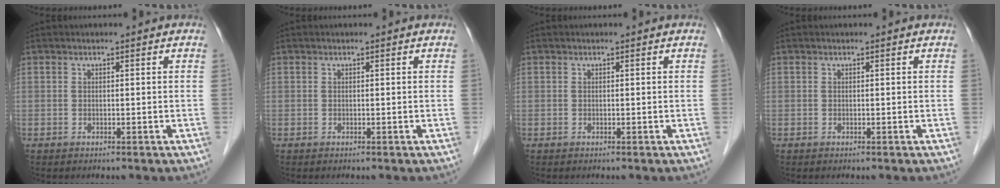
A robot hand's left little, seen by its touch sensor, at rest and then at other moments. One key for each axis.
{"total": 0.0}
{"total": 0.0}
{"total": 0.0}